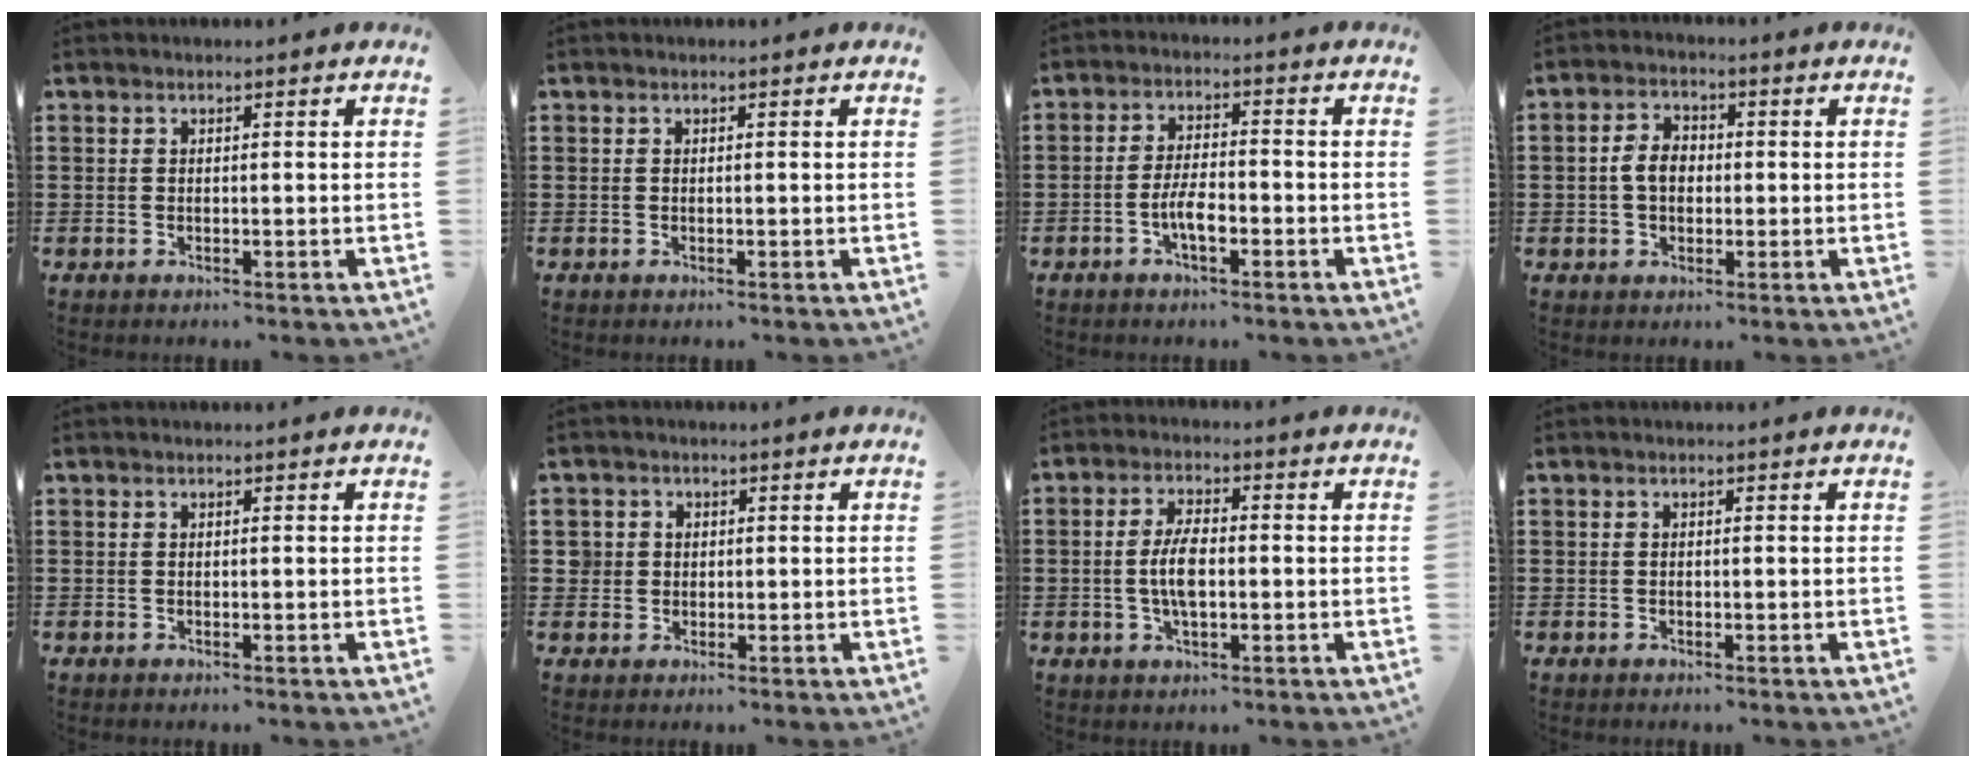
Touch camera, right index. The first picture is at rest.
{"total": 0.0}
{"total": 4.6, "force": [-1.8, 1.0, 4.1], "torque": [-0.084, -0.001, -0.038]}
{"total": 3.7, "force": [-0.1, 2.3, 2.9], "torque": [-0.062, 0.008, -0.005]}
{"total": 0.0}
{"total": 2.4, "force": [0.3, 2.4, 0.3], "torque": [-0.018, 0.012, 0.004]}
{"total": 5.5, "force": [-0.6, 2.0, 5.0], "torque": [-0.107, -0.002, -0.015]}
{"total": 0.0}